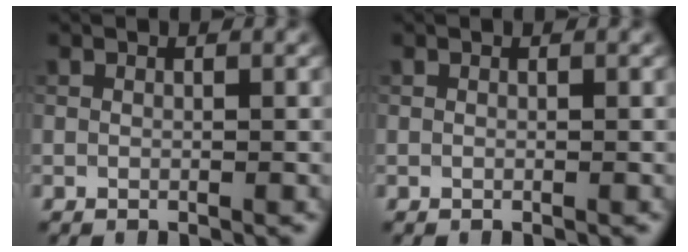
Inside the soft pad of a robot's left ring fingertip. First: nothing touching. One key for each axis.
{"total": 0.0}